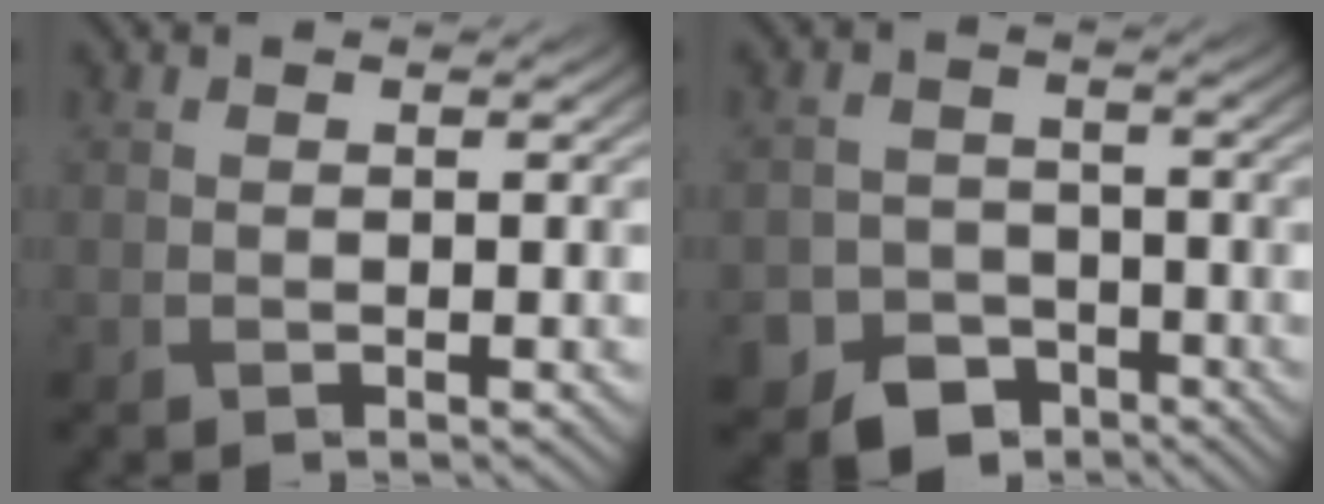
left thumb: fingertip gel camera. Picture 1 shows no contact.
{"total": 6.1, "force": [-4.0, 4.2, 1.9], "torque": [-0.035, -0.012, -0.071]}